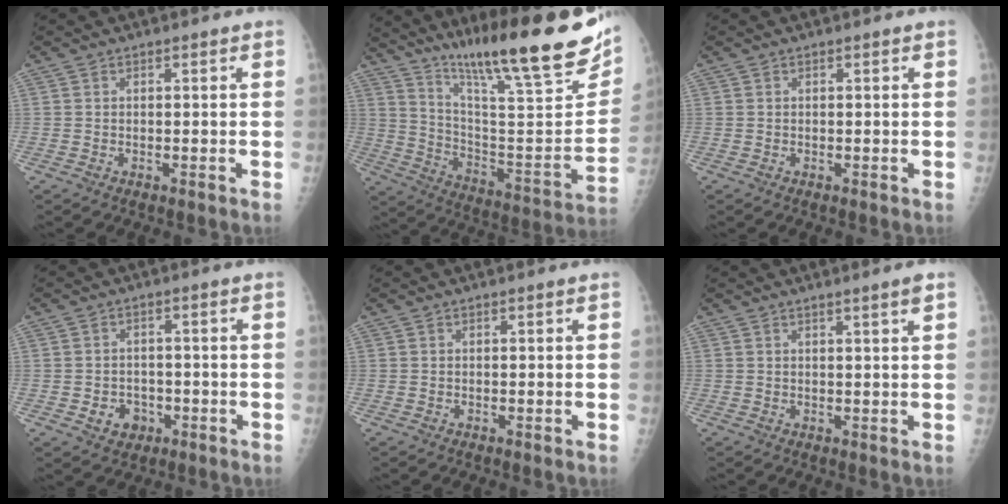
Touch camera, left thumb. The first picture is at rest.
{"total": 28.7, "force": [18.7, 5.0, 21.3], "torque": [-0.309, -0.068, 0.300]}
{"total": 0.0}
{"total": 4.5, "force": [-1.6, 3.8, 1.8], "torque": [-0.008, 0.010, -0.019]}
{"total": 0.0}
{"total": 1.9, "force": [1.2, -0.3, 1.4], "torque": [-0.021, -0.010, 0.020]}